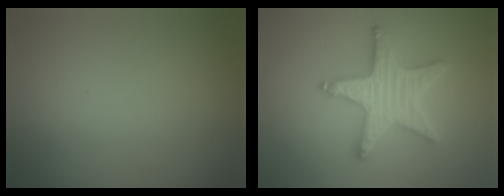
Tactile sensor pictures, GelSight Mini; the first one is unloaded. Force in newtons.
{"total": 5.1, "press": 5.0, "slide": 0.9}